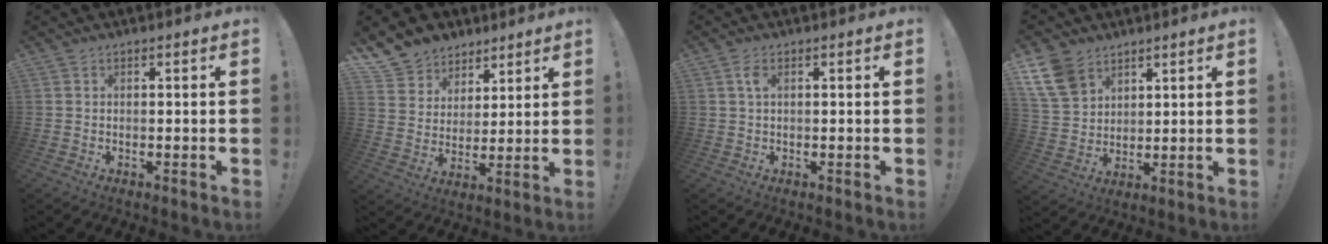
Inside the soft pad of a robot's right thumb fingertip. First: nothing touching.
{"total": 10.1, "force": [6.8, 7.3, 1.4], "torque": [-0.026, -0.053, 0.137]}
{"total": 2.3, "force": [0.7, 0.9, 2.0], "torque": [-0.037, 0.002, 0.009]}
{"total": 11.4, "force": [7.1, 7.6, 4.7], "torque": [-0.090, -0.036, 0.143]}